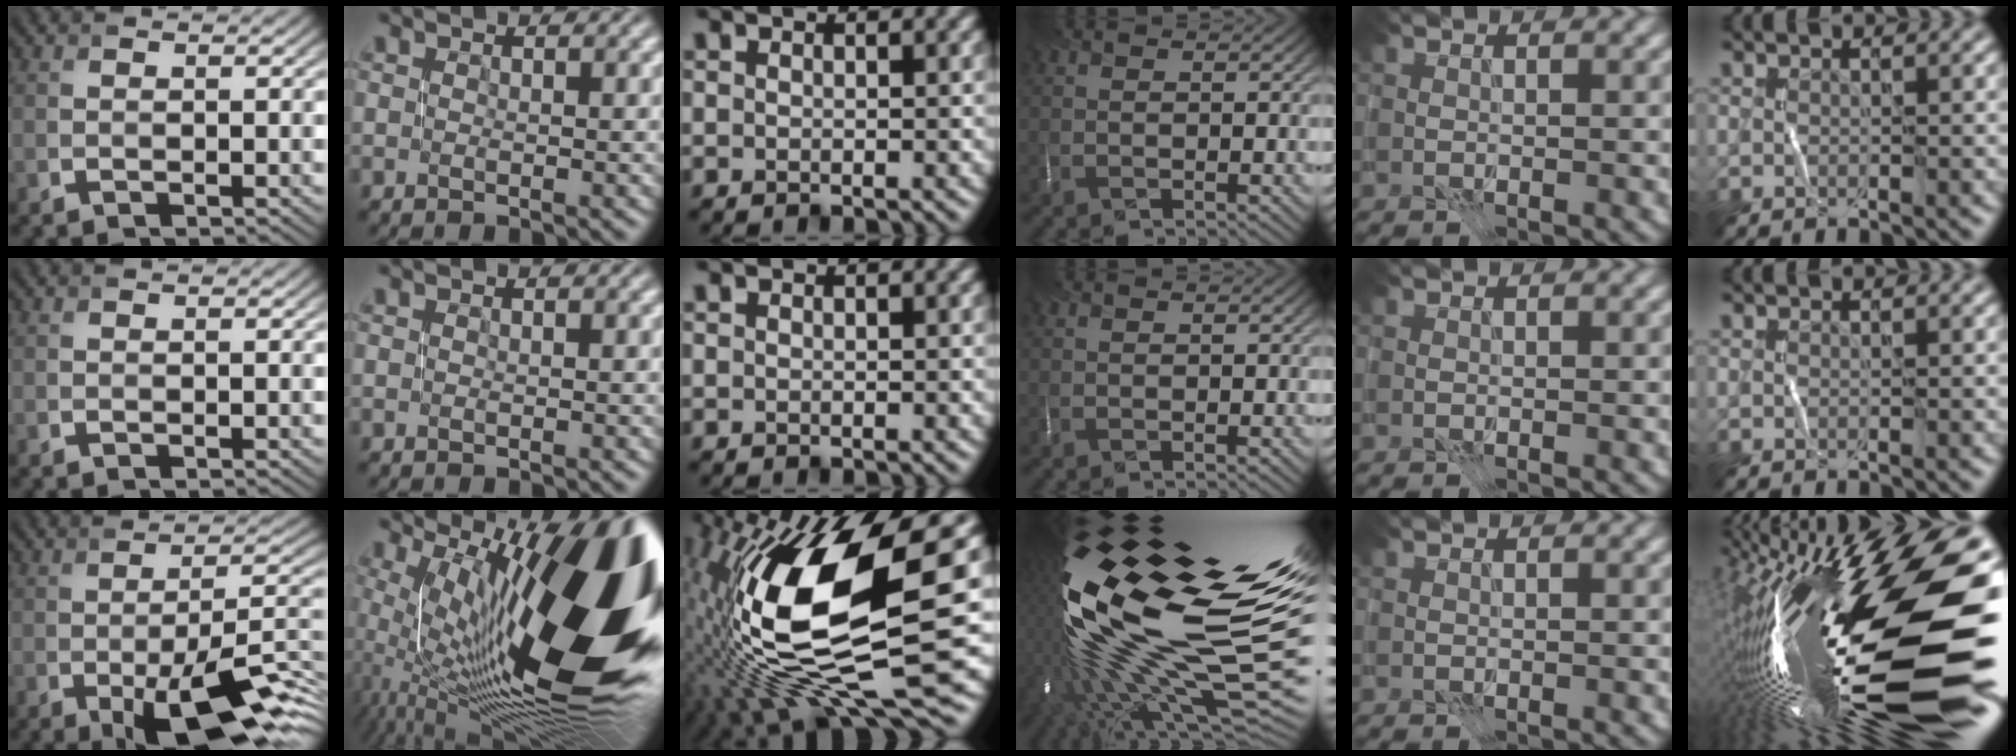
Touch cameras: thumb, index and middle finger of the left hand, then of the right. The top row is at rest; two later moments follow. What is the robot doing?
{"motion": "open", "object": "stapler"}